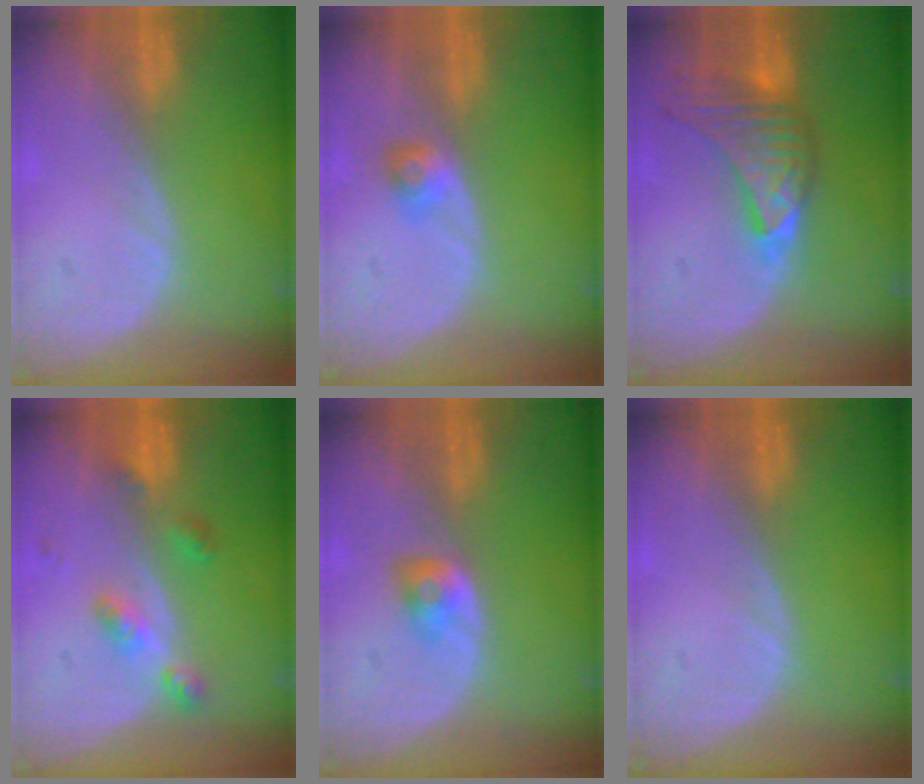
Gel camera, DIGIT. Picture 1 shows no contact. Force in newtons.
{"total": 2.6, "press": 2.3, "slide": 1.2}
{"total": 8.0, "press": 7.9, "slide": 1.4}
{"total": 4.7, "press": 4.2, "slide": 2.1}
{"total": 2.9, "press": 2.5, "slide": 1.5}
{"total": 0.0}